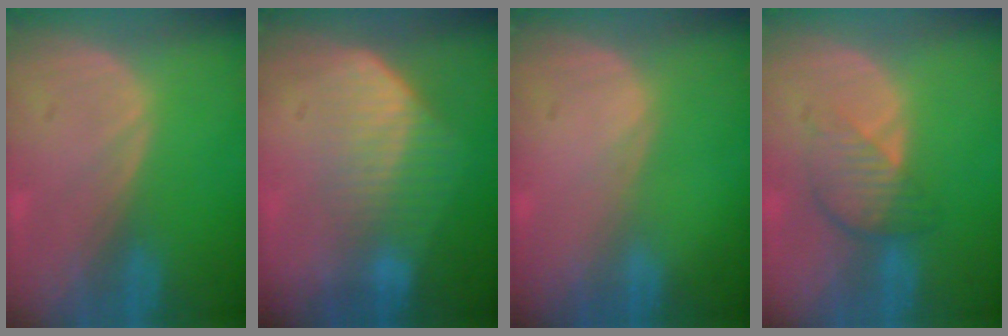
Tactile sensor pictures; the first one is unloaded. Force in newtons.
{"total": 7.3, "press": 6.2, "slide": 3.9}
{"total": 0.0}
{"total": 4.6, "press": 4.2, "slide": 2.0}